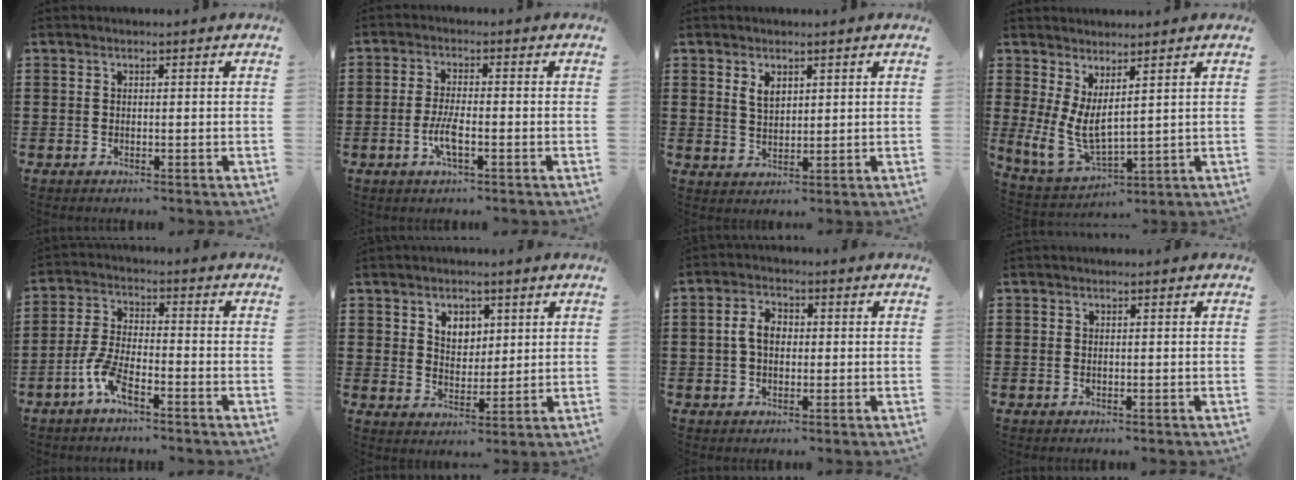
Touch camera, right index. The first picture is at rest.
{"total": 4.0, "force": [-1.5, 1.0, 3.6], "torque": [-0.081, -0.004, -0.033]}
{"total": 2.6, "force": [1.6, 1.5, 1.5], "torque": [-0.033, 0.005, 0.029]}
{"total": 6.3, "force": [1.6, 3.0, 5.3], "torque": [-0.140, -0.023, 0.029]}
{"total": 6.2, "force": [-3.8, 1.5, 4.6], "torque": [-0.118, -0.010, -0.077]}
{"total": 3.9, "force": [2.0, 3.0, 1.4], "torque": [-0.040, 0.011, 0.036]}
{"total": 3.9, "force": [0.0, 2.5, 3.0], "torque": [-0.069, 0.009, -0.004]}
{"total": 0.0}